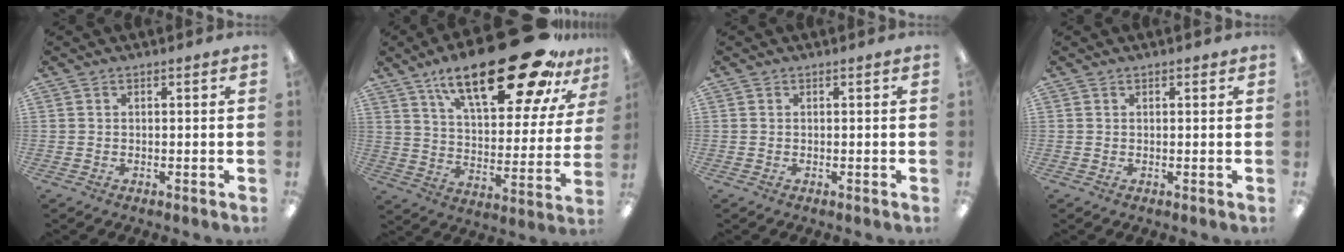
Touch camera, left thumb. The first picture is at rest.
{"total": 28.3, "force": [18.7, 10.0, 18.7], "torque": [-0.279, -0.112, 0.300]}
{"total": 0.0}
{"total": 0.7, "force": [0.4, 0.4, 0.4], "torque": [-0.009, 0.003, 0.007]}